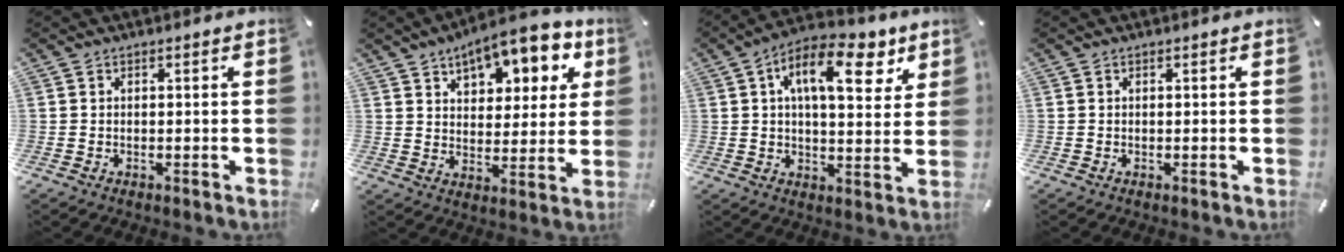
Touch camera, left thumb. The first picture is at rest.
{"total": 12.7, "force": [8.5, 6.6, 6.7], "torque": [-0.096, -0.047, 0.147]}
{"total": 15.2, "force": [6.6, 7.2, 11.5], "torque": [-0.172, -0.020, 0.106]}
{"total": 0.0}